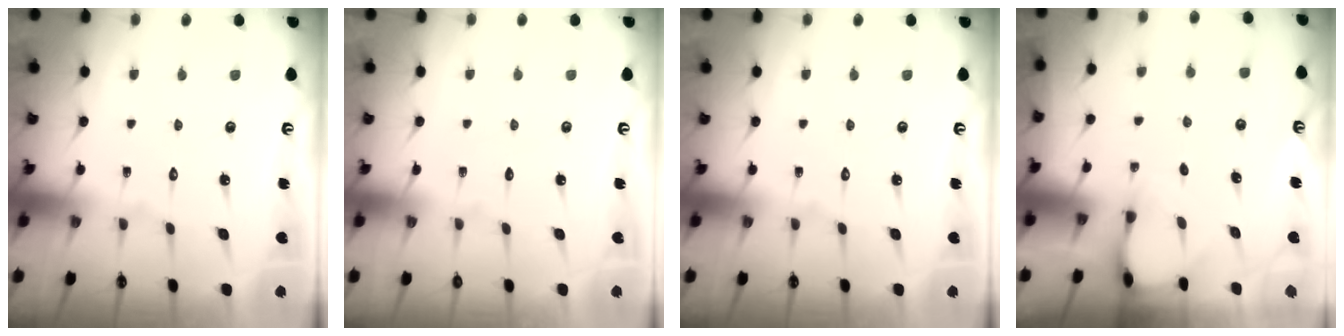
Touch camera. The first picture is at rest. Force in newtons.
{"total": 0.0}
{"total": 0.0}
{"total": 3.4, "press": 3.4, "slide": 0.1}